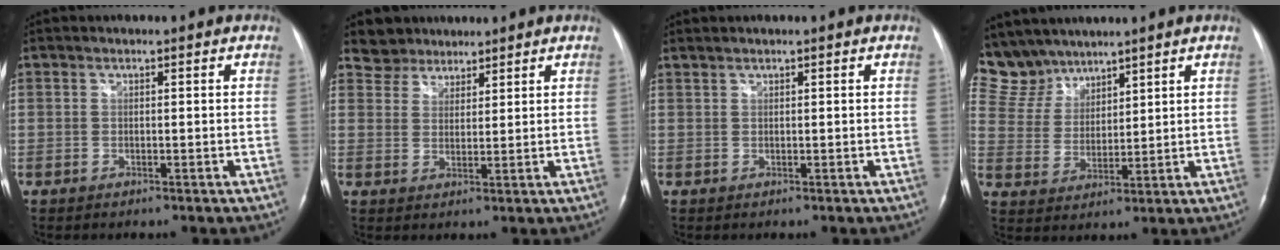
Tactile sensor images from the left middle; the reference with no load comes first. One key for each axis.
{"total": 4.4, "fx": 3.6, "fy": 2.5, "fz": -0.6, "tx": 0.014, "ty": 0.009, "tz": 0.058}
{"total": 0.6, "fx": 0.6, "fy": 0.0, "fz": 0.0, "tx": -0.005, "ty": 0.003, "tz": 0.015}
{"total": 8.6, "fx": 7.8, "fy": 3.6, "fz": -0.1, "tx": -0.006, "ty": 0.013, "tz": 0.169}